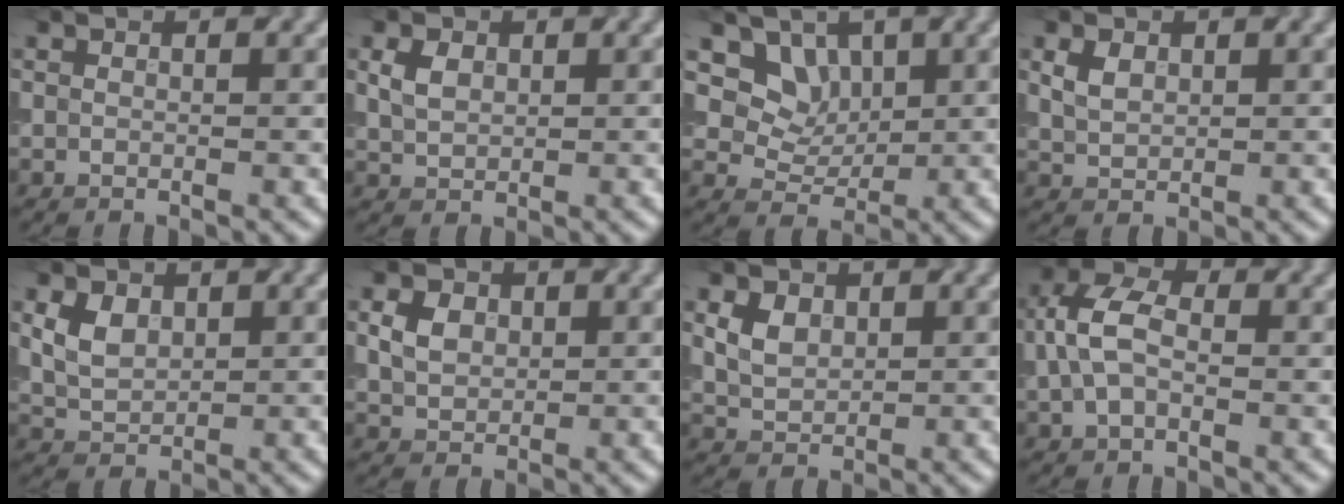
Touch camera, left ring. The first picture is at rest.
{"total": 2.0, "force": [0.6, 1.4, 1.3], "torque": [-0.031, 0.008, 0.016]}
{"total": 3.9, "force": [1.7, 3.0, 1.8], "torque": [-0.042, -0.017, 0.047]}
{"total": 1.8, "force": [0.6, 1.2, 1.1], "torque": [-0.028, 0.006, 0.018]}
{"total": 2.8, "force": [0.9, 1.9, 1.8], "torque": [-0.045, 0.006, 0.023]}
{"total": 2.8, "force": [0.8, 2.1, 1.7], "torque": [-0.040, 0.004, 0.019]}
{"total": 3.2, "force": [1.3, 2.2, 1.9], "torque": [-0.049, 0.012, 0.027]}
{"total": 4.5, "force": [-0.3, 2.7, 3.6], "torque": [-0.081, 0.017, -0.008]}